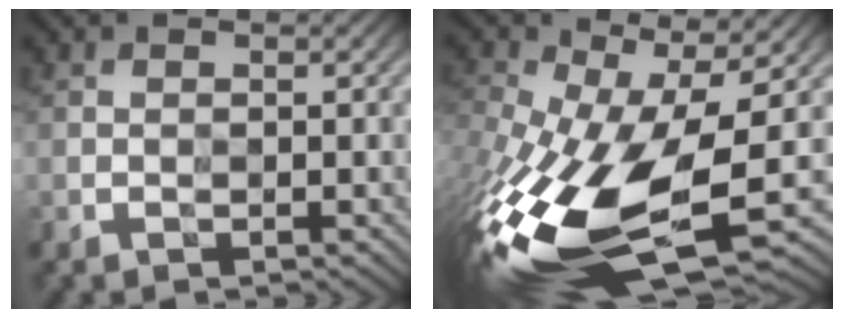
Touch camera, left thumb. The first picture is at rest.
{"total": 17.2, "force": [-4.5, 8.5, 14.2], "torque": [-0.320, -0.053, -0.068]}